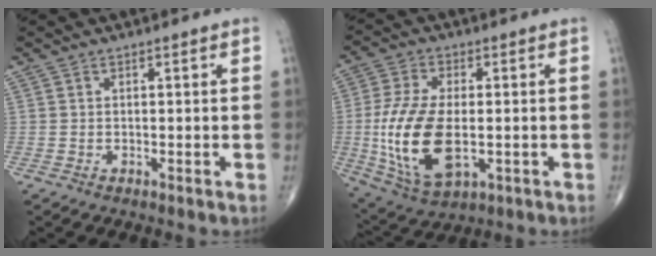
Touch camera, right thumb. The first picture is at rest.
{"total": 16.5, "force": [-2.1, 8.5, 14.0], "torque": [-0.292, -0.008, -0.026]}